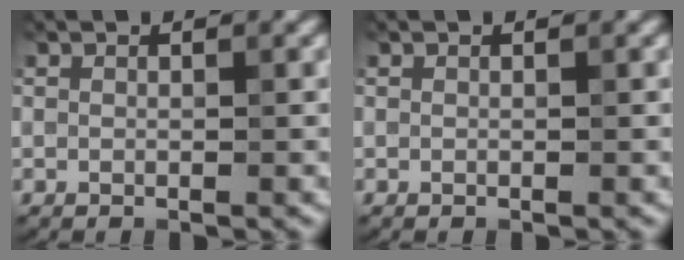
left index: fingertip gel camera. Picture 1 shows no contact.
{"total": 0.0}